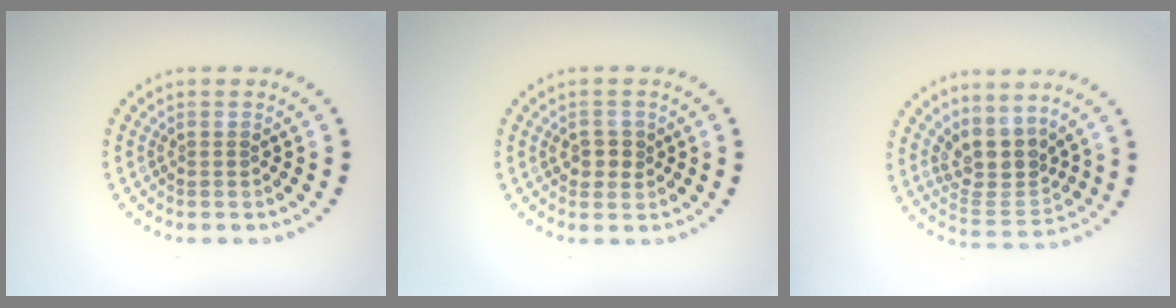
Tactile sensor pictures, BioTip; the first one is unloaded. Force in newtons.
{"total": 2.1, "press": 2.0, "slide": 0.4}
{"total": 4.0, "press": 3.1, "slide": 2.5}